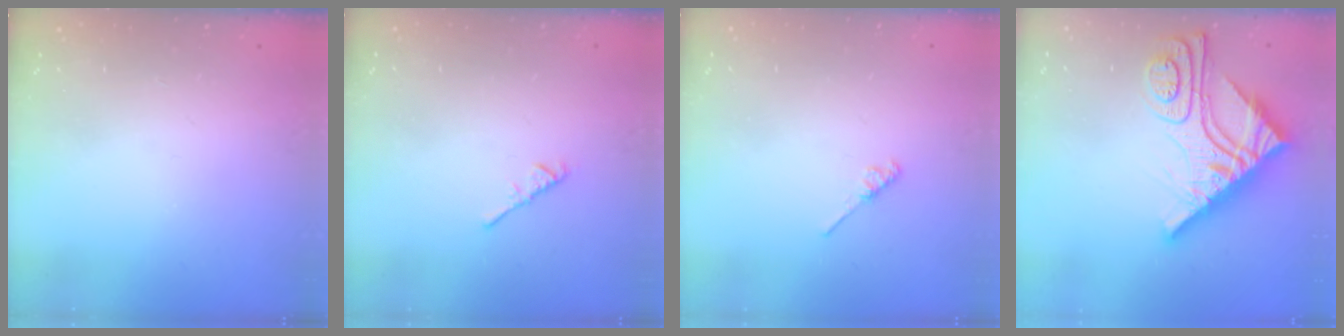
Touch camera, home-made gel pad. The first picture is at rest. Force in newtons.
{"total": 2.4, "press": 2.3, "slide": 0.6}
{"total": 2.7, "press": 2.7, "slide": 0.4}
{"total": 17.0, "press": 16.9, "slide": 1.4}